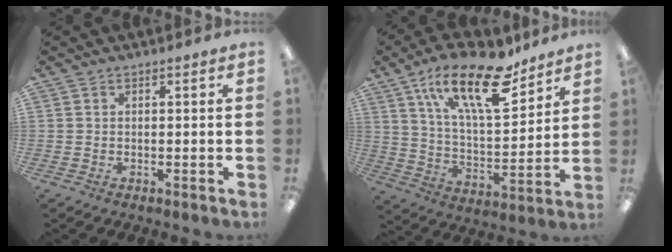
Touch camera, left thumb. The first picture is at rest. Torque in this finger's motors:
{"motor_torque": [0.34, 0.34, 1.44, -1.33, 0.39]}